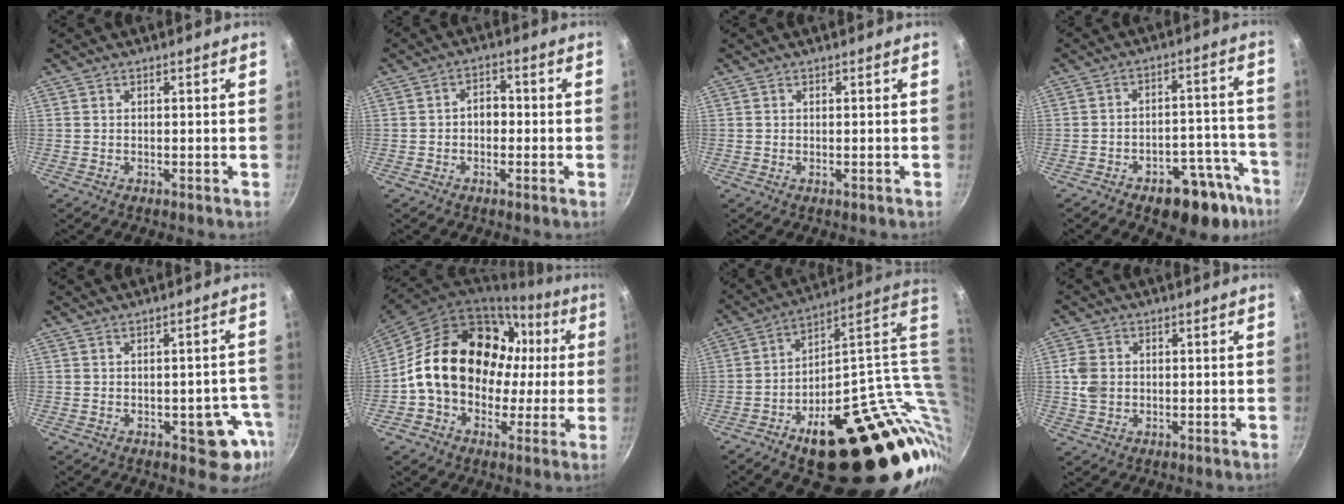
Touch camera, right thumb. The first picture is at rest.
{"total": 3.2, "force": [-0.6, 2.4, 2.1], "torque": [-0.011, 0.014, -0.015]}
{"total": 0.0}
{"total": 15.7, "force": [-10.0, 7.9, 9.1], "torque": [-0.047, 0.072, -0.129]}
{"total": 7.8, "force": [-2.5, 4.1, 6.1], "torque": [-0.014, 0.015, -0.032]}
{"total": 21.1, "force": [1.1, 16.9, 12.6], "torque": [-0.181, 0.054, 0.021]}
{"total": 31.8, "force": [-1.2, 15.4, 27.8], "torque": [-0.311, 0.007, 0.012]}
{"total": 4.9, "force": [0.3, 4.0, 2.8], "torque": [-0.048, 0.001, 0.002]}